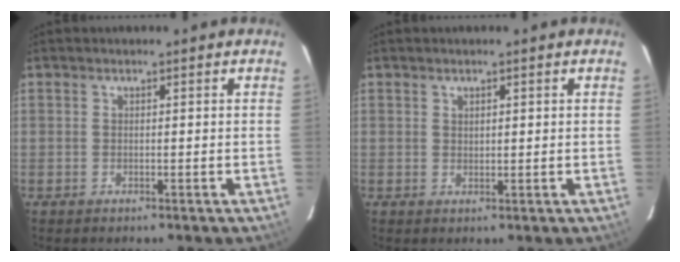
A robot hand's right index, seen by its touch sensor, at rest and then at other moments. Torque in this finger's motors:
{"motor_torque": [-0.05, 0.08, -0.04, 0.00]}